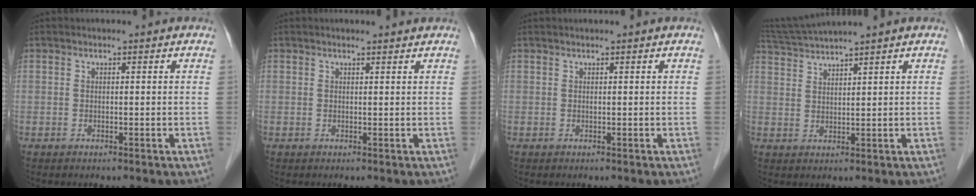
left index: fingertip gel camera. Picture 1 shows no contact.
{"total": 2.0, "force": [2.0, 0.0, 0.5], "torque": [-0.010, 0.005, 0.024]}
{"total": 0.6, "force": [0.5, 0.0, 0.4], "torque": [-0.004, 0.010, 0.010]}
{"total": 6.0, "force": [5.4, -1.4, 2.2], "torque": [-0.047, 0.017, 0.105]}